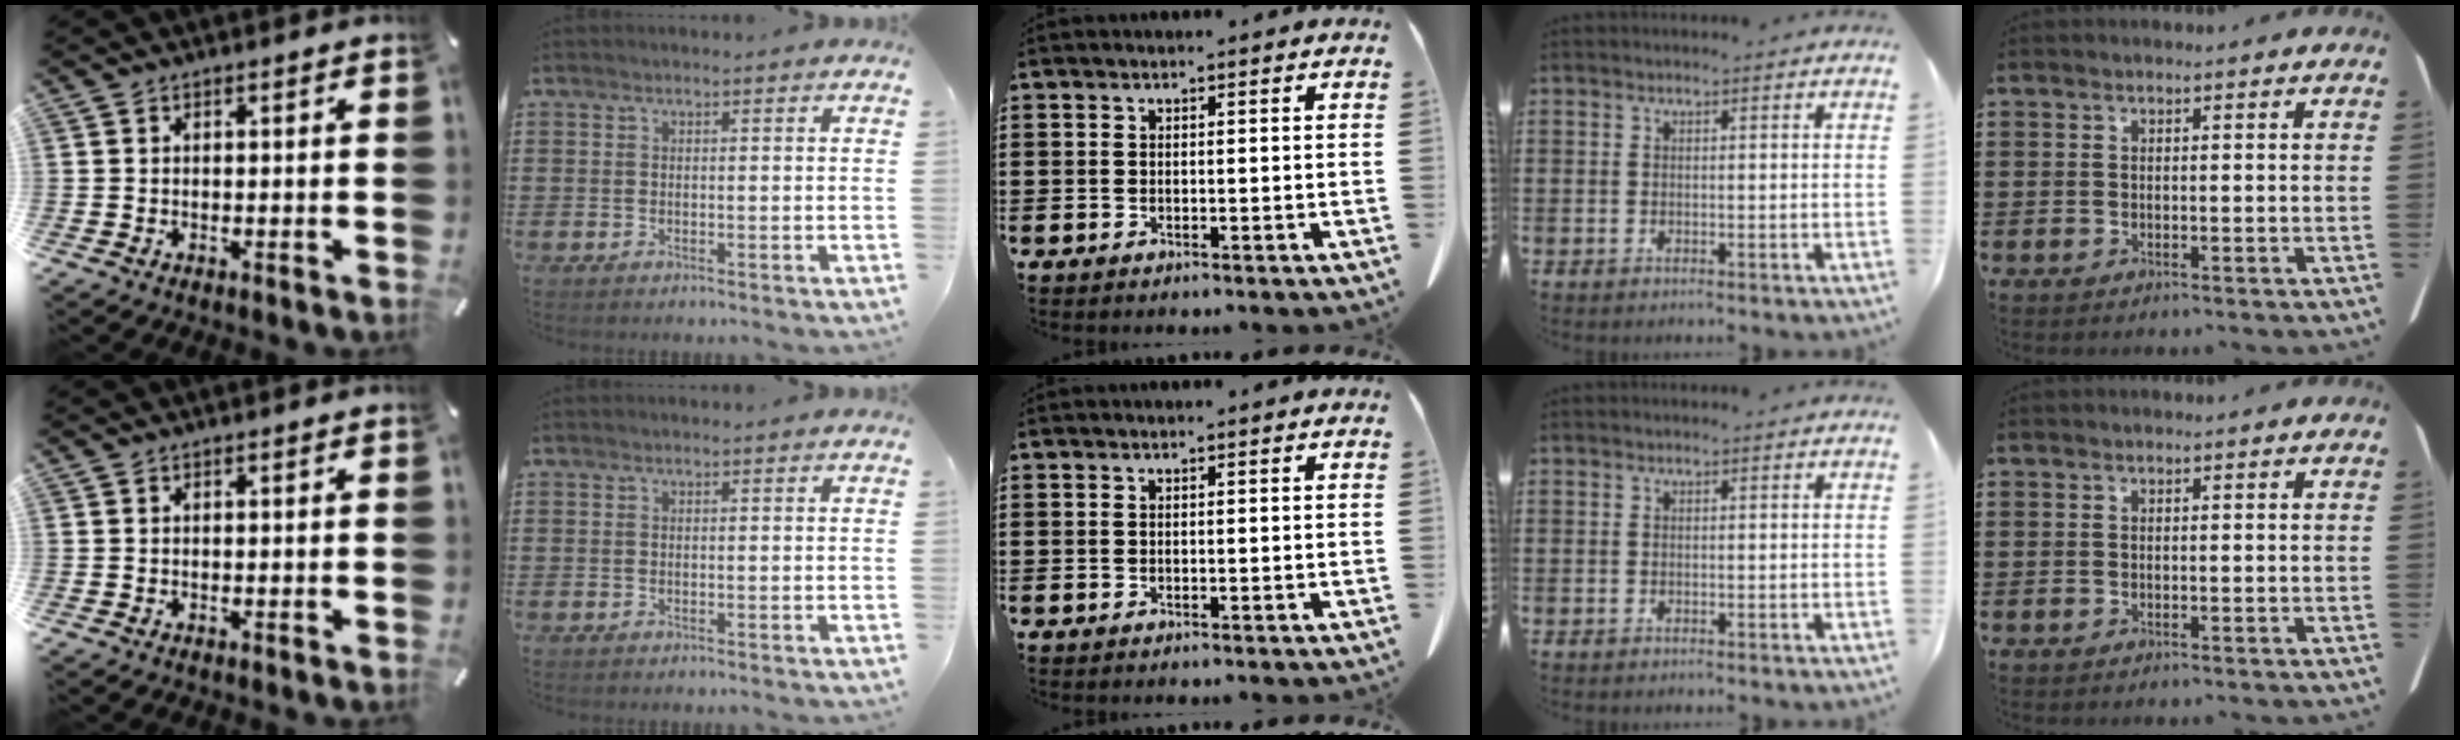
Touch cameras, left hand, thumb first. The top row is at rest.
{}